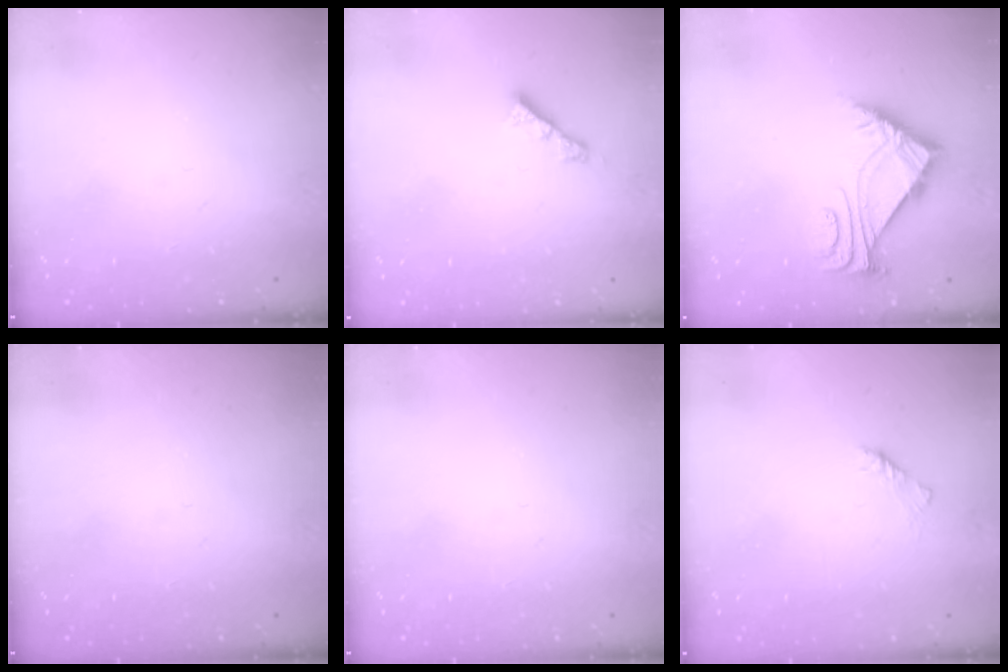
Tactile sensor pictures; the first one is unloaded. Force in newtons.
{"total": 3.4, "press": 3.3, "slide": 0.4}
{"total": 6.3, "press": 6.2, "slide": 0.8}
{"total": 0.0}
{"total": 0.0}
{"total": 1.6, "press": 1.4, "slide": 0.6}